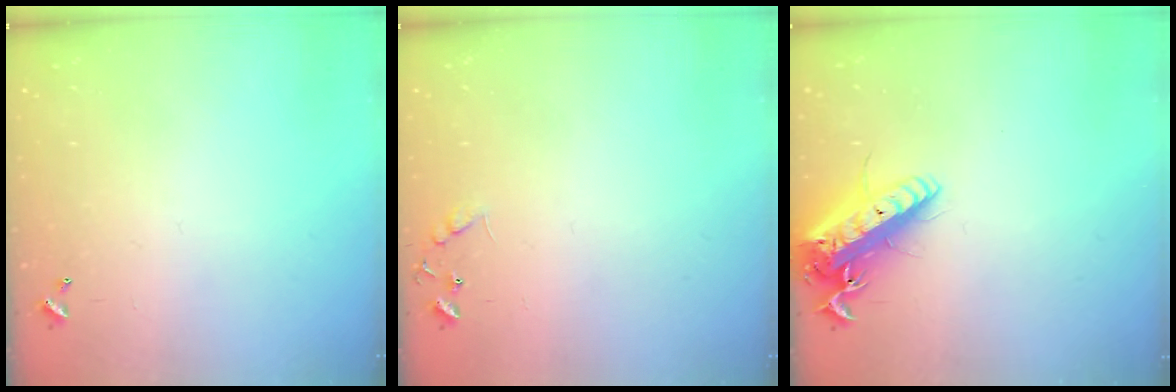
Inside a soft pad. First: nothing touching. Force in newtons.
{"total": 8.9, "press": 8.9, "slide": 0.5}
{"total": 17.4, "press": 17.0, "slide": 3.4}